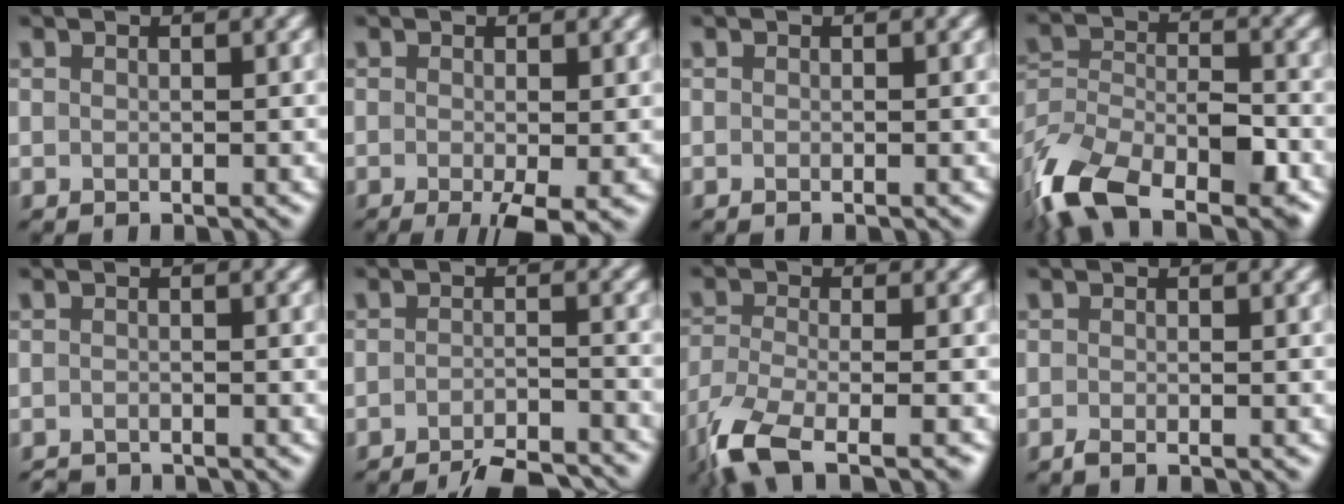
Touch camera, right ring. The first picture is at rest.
{"total": 3.9, "force": [-1.6, 0.9, 3.5], "torque": [-0.062, -0.003, -0.028]}
{"total": 0.0}
{"total": 12.5, "force": [-8.5, 5.7, 7.1], "torque": [-0.140, -0.008, -0.159]}
{"total": 2.1, "force": [-2.1, 0.3, 0.2], "torque": [-0.003, -0.005, -0.042]}
{"total": 5.8, "force": [-5.1, 0.6, 2.5], "torque": [-0.044, -0.001, -0.080]}
{"total": 9.3, "force": [-6.7, 2.8, 5.9], "torque": [-0.132, -0.030, -0.128]}
{"total": 0.7, "force": [-0.6, -0.1, 0.4], "torque": [-0.010, 0.000, -0.015]}